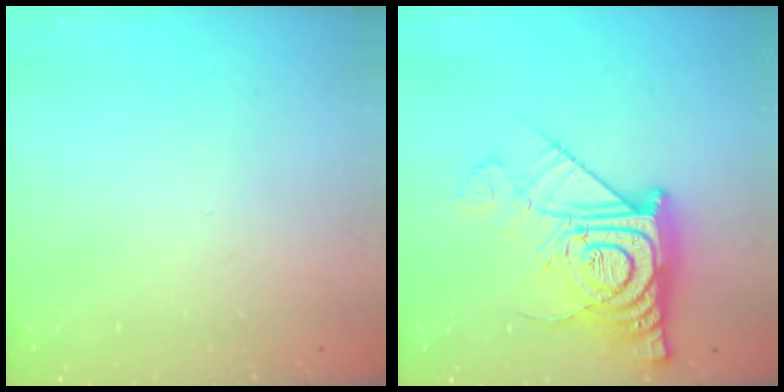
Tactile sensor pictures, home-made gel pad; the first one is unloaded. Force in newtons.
{"total": 18.3, "press": 18.3, "slide": 1.4}